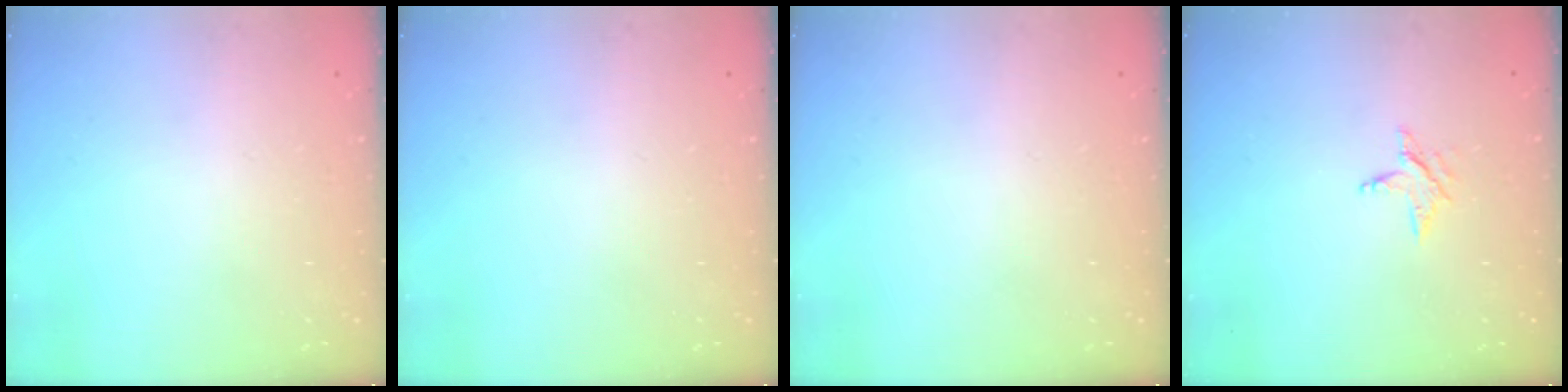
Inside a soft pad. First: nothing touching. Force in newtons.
{"total": 0.0}
{"total": 0.0}
{"total": 3.1, "press": 3.1, "slide": 0.3}